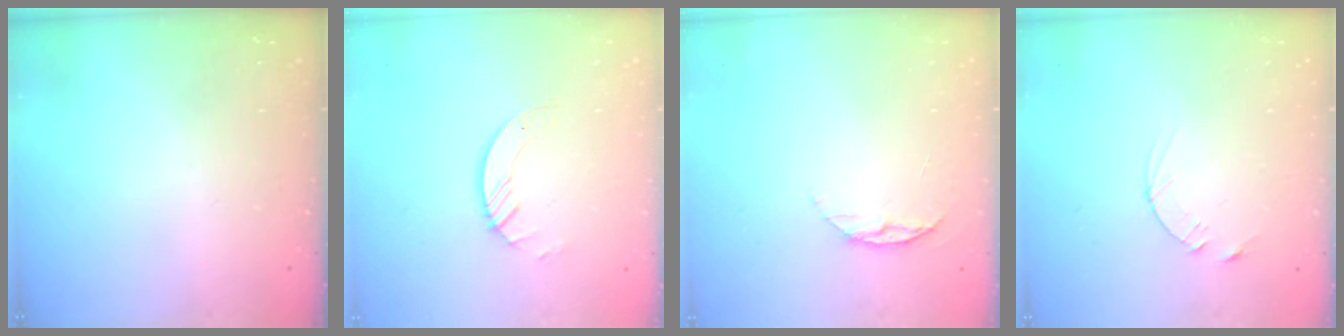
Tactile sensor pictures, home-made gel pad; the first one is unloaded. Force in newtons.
{"total": 3.0, "press": 3.0, "slide": 0.3}
{"total": 6.4, "press": 6.3, "slide": 0.7}
{"total": 2.5, "press": 2.5, "slide": 0.3}